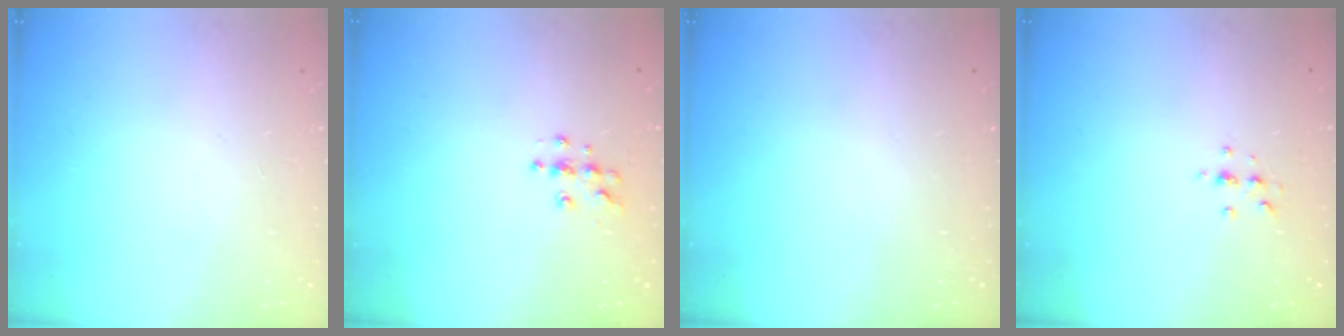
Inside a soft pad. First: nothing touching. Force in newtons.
{"total": 4.3, "press": 4.3, "slide": 0.4}
{"total": 0.0}
{"total": 3.0, "press": 3.0, "slide": 0.3}